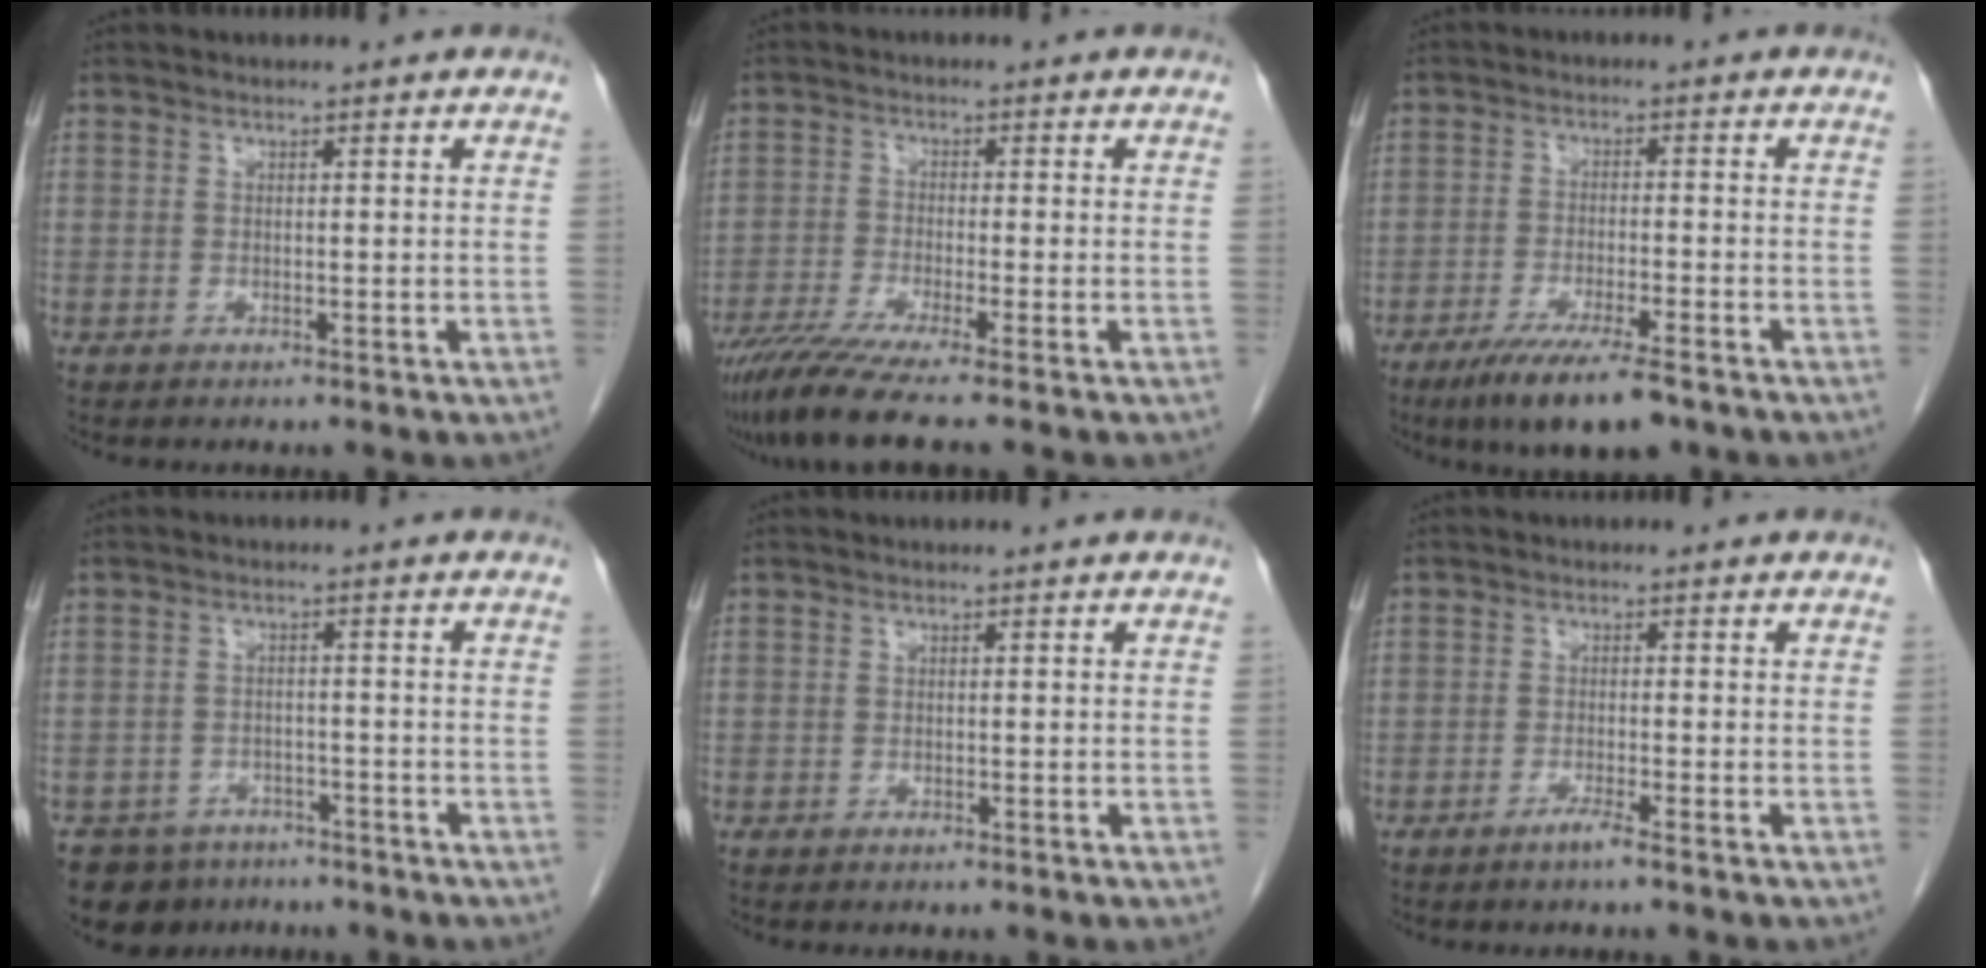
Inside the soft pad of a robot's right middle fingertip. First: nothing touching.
{"total": 8.1, "force": [-6.3, -0.9, 5.0], "torque": [-0.080, -0.026, -0.108]}
{"total": 9.8, "force": [-6.9, 1.3, 6.8], "torque": [-0.112, -0.021, -0.110]}
{"total": 8.3, "force": [-6.5, 5.0, 1.1], "torque": [-0.015, 0.003, -0.088]}
{"total": 0.0}
{"total": 1.7, "force": [-1.3, -0.4, 1.1], "torque": [-0.023, -0.001, -0.025]}